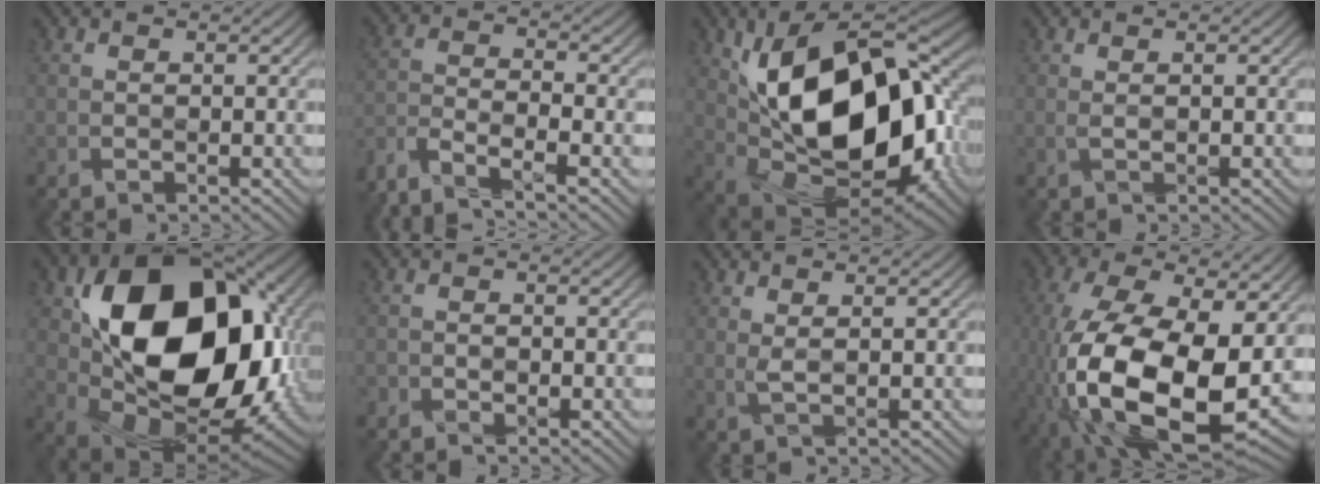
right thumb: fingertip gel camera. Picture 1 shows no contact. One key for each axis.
{"total": 7.4, "fx": -6.0, "fy": 2.0, "fz": 3.8, "tx": -0.084, "ty": -0.012, "tz": -0.120}
{"total": 17.8, "fx": 2.3, "fy": 9.7, "fz": 14.8, "tx": -0.247, "ty": 0.009, "tz": 0.036}
{"total": 0.6, "fx": 0.3, "fy": -0.1, "fz": 0.5, "tx": -0.014, "ty": 0.001, "tz": 0.007}
{"total": 19.1, "fx": 2.3, "fy": 13.3, "fz": 13.5, "tx": -0.238, "ty": -0.026, "tz": 0.063}
{"total": 1.2, "fx": -1.1, "fy": 0.3, "fz": 0.2, "tx": -0.007, "ty": -0.001, "tz": -0.021}
{"total": 1.2, "fx": 0.7, "fy": 0.1, "fz": 0.9, "tx": -0.024, "ty": 0.000, "tz": 0.016}
{"total": 18.2, "fx": -4.0, "fy": 9.2, "fz": 15.2, "tx": -0.318, "ty": -0.030, "tz": -0.061}